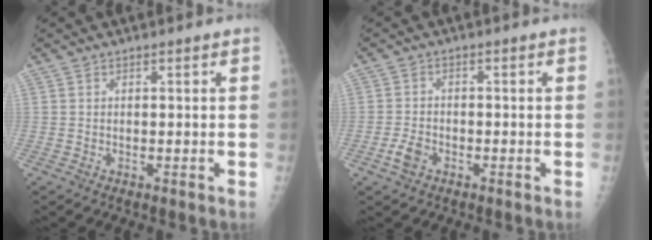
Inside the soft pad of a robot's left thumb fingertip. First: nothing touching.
{"total": 3.2, "force": [-1.7, 2.1, 1.7], "torque": [-0.032, 0.009, -0.032]}